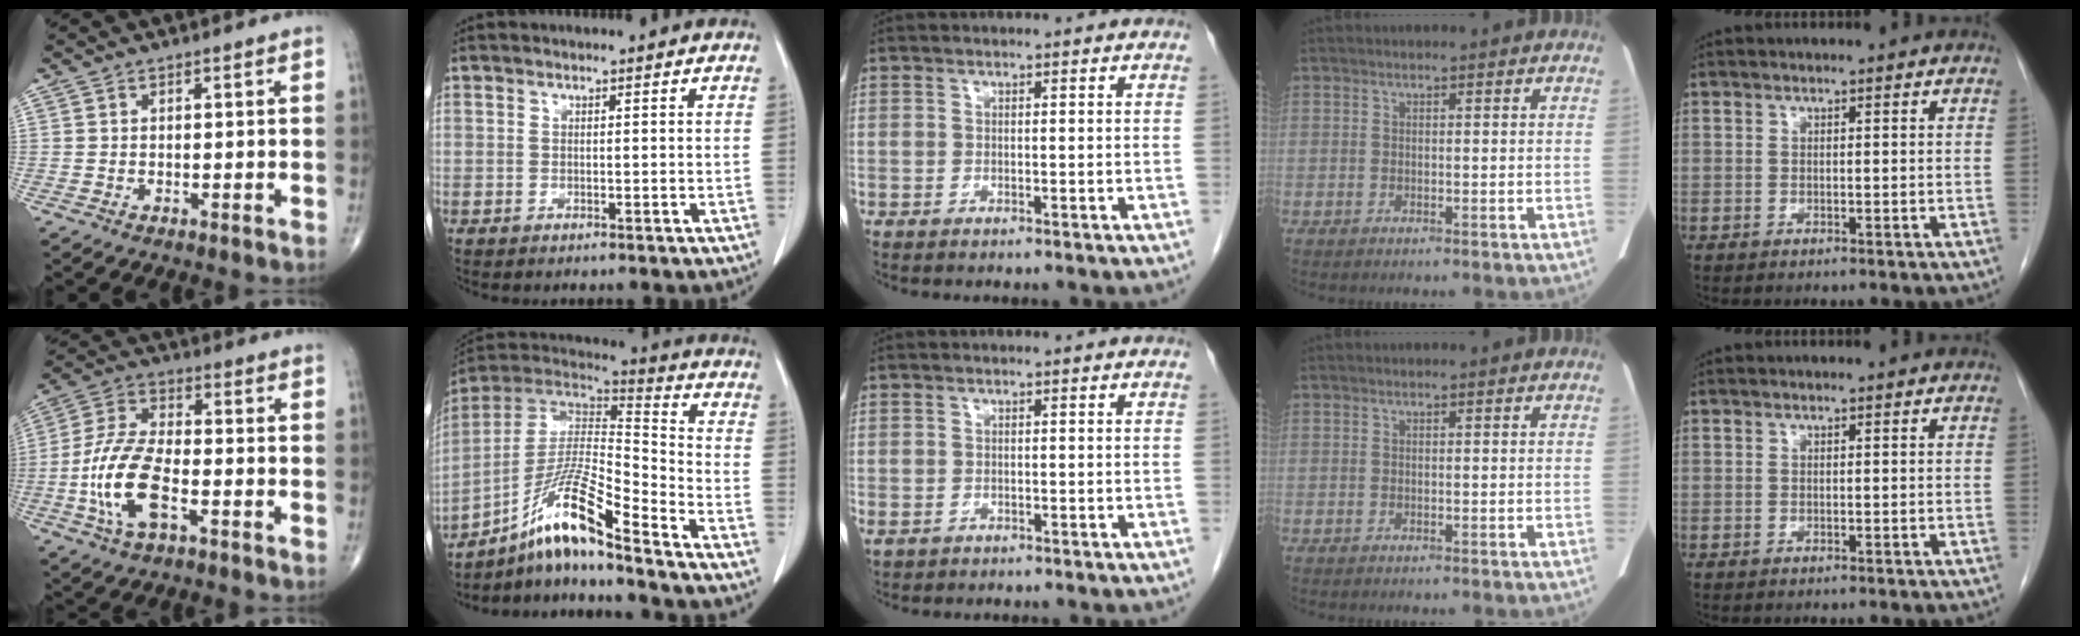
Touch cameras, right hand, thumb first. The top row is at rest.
{"thumb": {"total": 13.1, "force": [-4.2, 5.9, 10.9], "torque": [-0.228, 0.021, -0.084]}, "index": {"total": 14.3, "force": [-10.3, 0.4, 10.0], "torque": [-0.179, 0.015, -0.186]}, "middle": {"total": 1.3, "force": [-0.5, 1.0, 0.6], "torque": [-0.015, 0.001, -0.001]}}